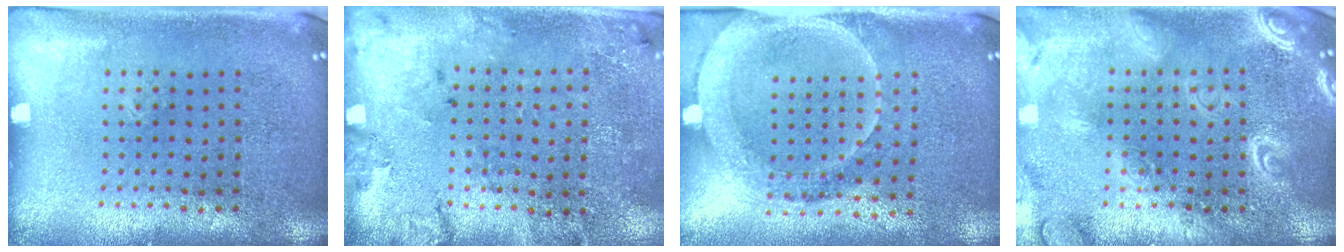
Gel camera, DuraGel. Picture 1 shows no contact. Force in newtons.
{"total": 2.1, "press": 1.5, "slide": 1.5}
{"total": 1.8, "press": 1.6, "slide": 0.7}
{"total": 3.8, "press": 3.8, "slide": 0.5}